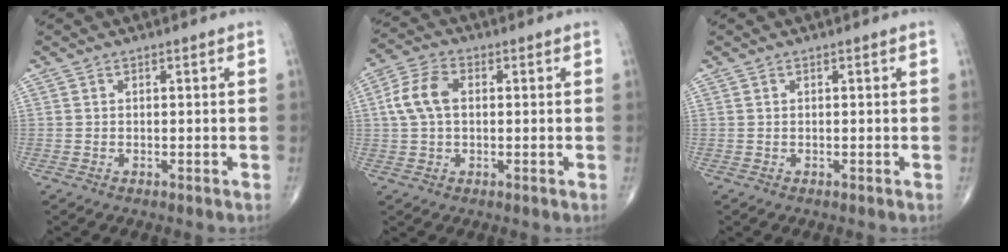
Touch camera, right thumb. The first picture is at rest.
{"total": 7.4, "force": [0.9, 4.7, 5.7], "torque": [-0.121, 0.021, 0.012]}
{"total": 0.0}